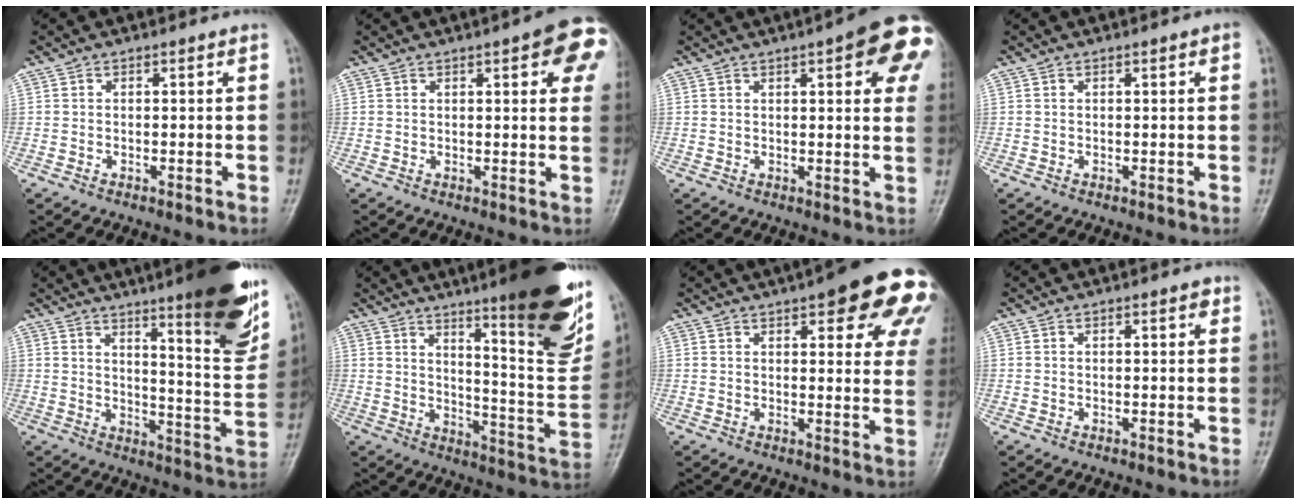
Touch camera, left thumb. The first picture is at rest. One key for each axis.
{"total": 11.2, "fx": 4.6, "fy": 3.3, "fz": 9.7, "tx": -0.089, "ty": -0.008, "tz": 0.045}
{"total": 15.1, "fx": 6.1, "fy": 4.5, "fz": 13.0, "tx": -0.137, "ty": -0.009, "tz": 0.065}
{"total": 1.0, "fx": 0.3, "fy": 0.2, "fz": 0.9, "tx": -0.015, "ty": 0.002, "tz": 0.003}
{"total": 20.1, "fx": 12.7, "fy": 3.0, "fz": 15.3, "tx": -0.176, "ty": -0.074, "tz": 0.178}
{"total": 24.6, "fx": 15.0, "fy": 4.0, "fz": 19.1, "tx": -0.235, "ty": -0.080, "tz": 0.215}
{"total": 20.2, "fx": 10.7, "fy": 6.6, "fz": 15.9, "tx": -0.169, "ty": -0.017, "tz": 0.119}
{"total": 1.3, "fx": 0.7, "fy": 0.4, "fz": 1.1, "tx": -0.012, "ty": 0.000, "tz": 0.008}